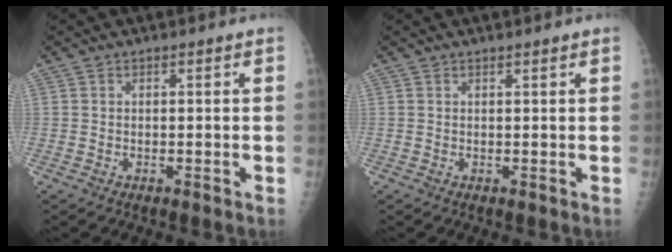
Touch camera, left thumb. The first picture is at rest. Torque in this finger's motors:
{"motor_torque": [0.46, 0.10, -0.25, -0.20, 0.01]}